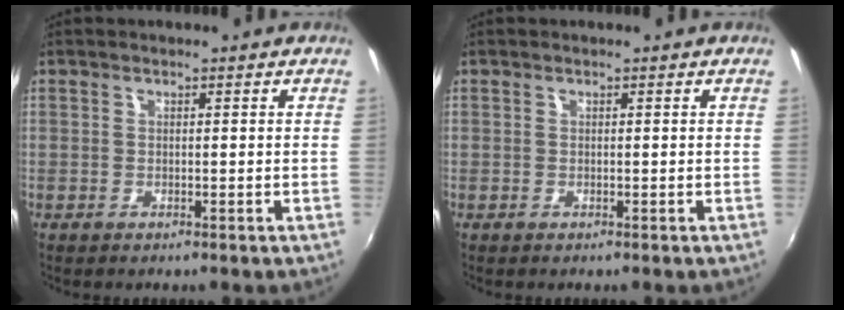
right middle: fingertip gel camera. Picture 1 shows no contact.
{"total": 0.0}